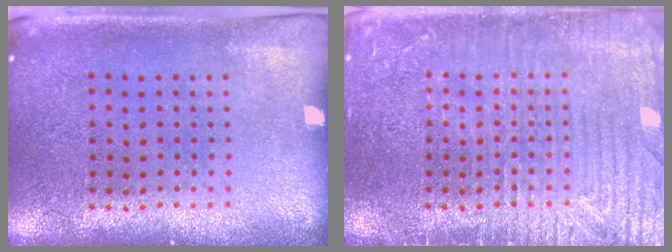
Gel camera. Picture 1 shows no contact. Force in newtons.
{"total": 5.1, "press": 5.1, "slide": 0.7}